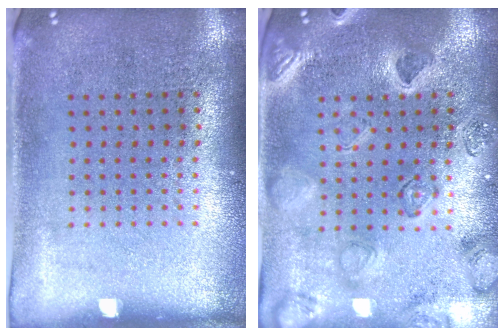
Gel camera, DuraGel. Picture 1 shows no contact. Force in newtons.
{"total": 2.5, "press": 2.5, "slide": 0.5}